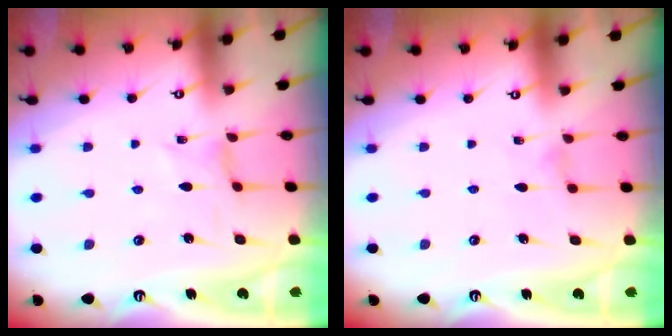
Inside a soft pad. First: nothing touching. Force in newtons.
{"total": 0.6, "press": 0.5, "slide": 0.2}